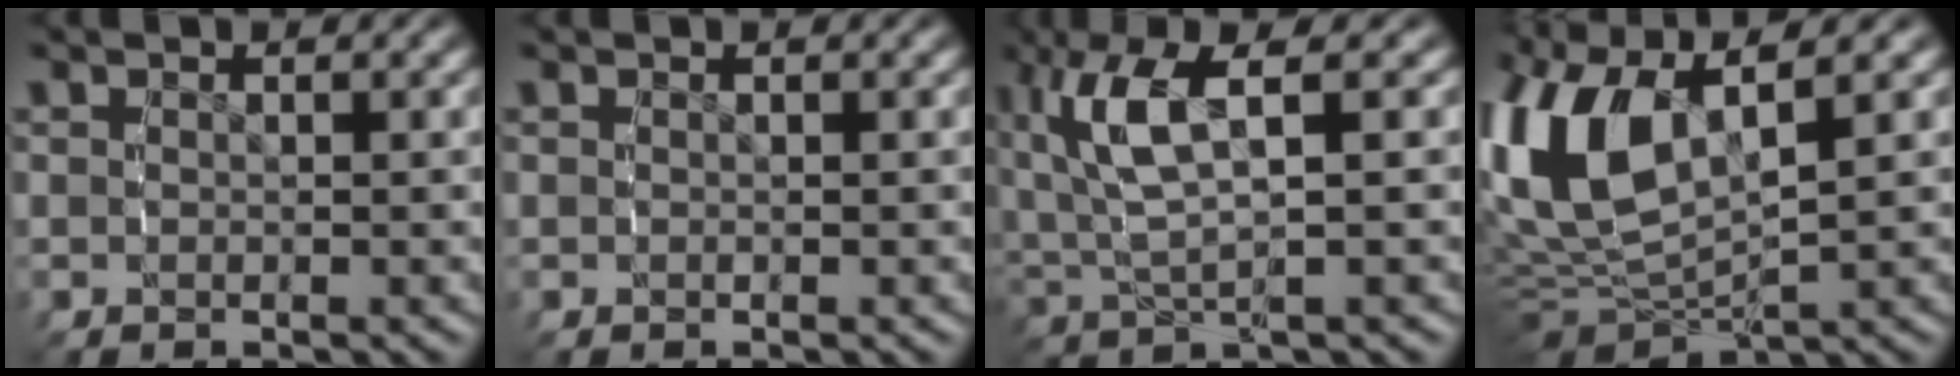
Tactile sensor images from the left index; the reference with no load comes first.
{"total": 0.0}
{"total": 5.6, "force": [1.3, 2.4, 4.9], "torque": [-0.125, -0.002, 0.031]}
{"total": 9.4, "force": [2.1, 5.7, 7.1], "torque": [-0.177, 0.000, 0.041]}